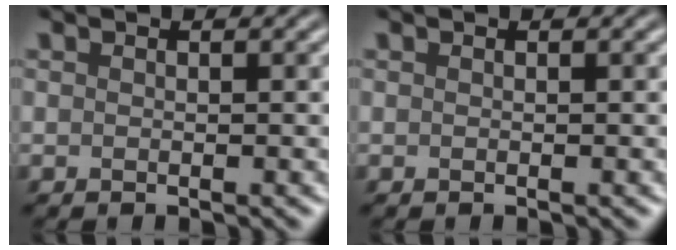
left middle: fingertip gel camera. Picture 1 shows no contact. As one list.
[{"total": 0.0}]